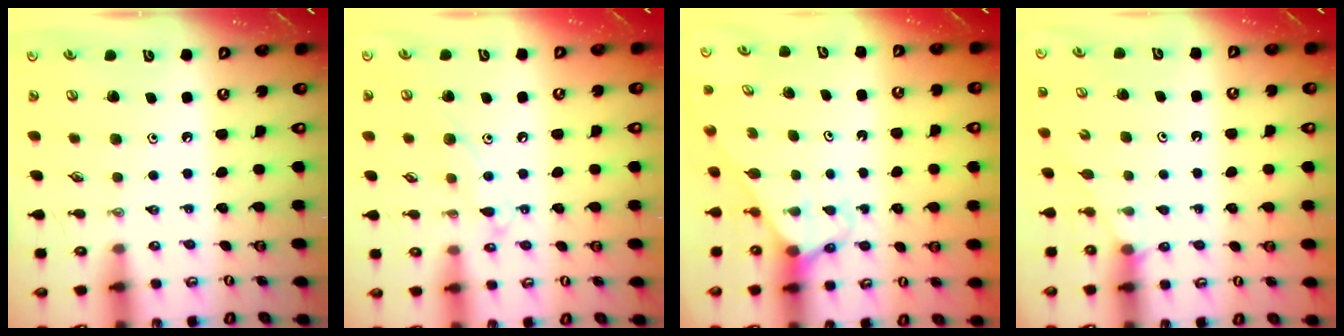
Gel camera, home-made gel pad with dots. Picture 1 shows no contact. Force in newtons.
{"total": 8.8, "press": 8.8, "slide": 0.6}
{"total": 2.9, "press": 2.9, "slide": 0.2}
{"total": 2.9, "press": 2.9, "slide": 0.4}